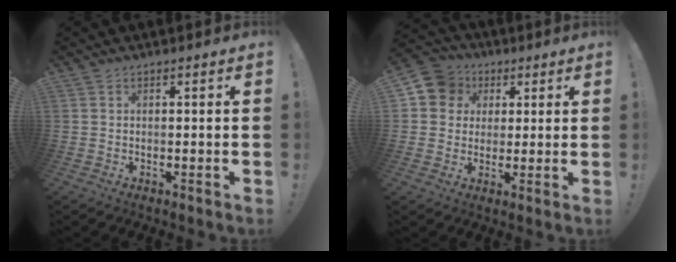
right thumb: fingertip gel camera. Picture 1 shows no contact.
{"total": 9.6, "force": [2.8, 8.7, 2.9], "torque": [-0.036, -0.007, 0.059]}